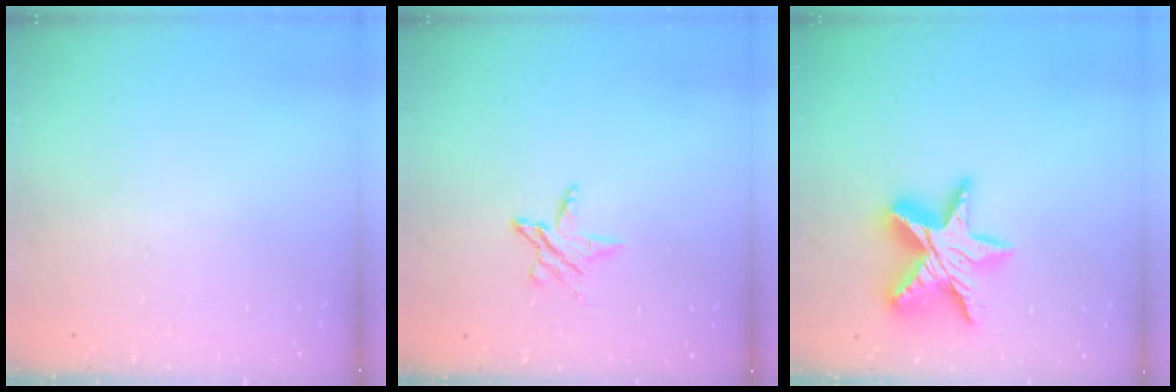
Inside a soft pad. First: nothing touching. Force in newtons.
{"total": 5.9, "press": 5.8, "slide": 0.6}
{"total": 16.7, "press": 16.7, "slide": 1.1}